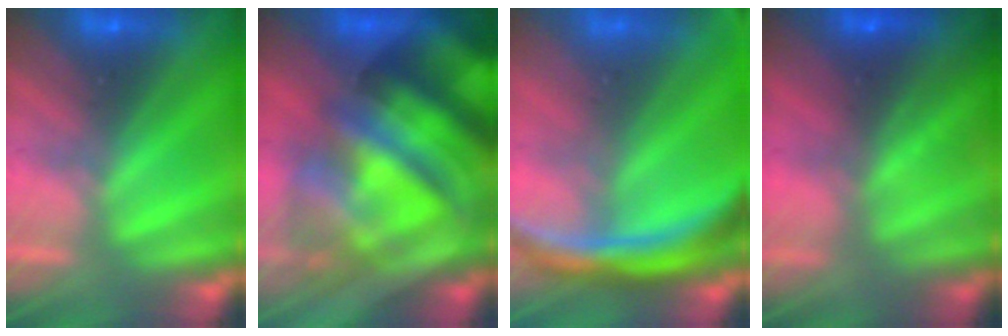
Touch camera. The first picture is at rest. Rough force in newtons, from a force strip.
{"total": 7.4}
{"total": 9.2}
{"total": 6.9}